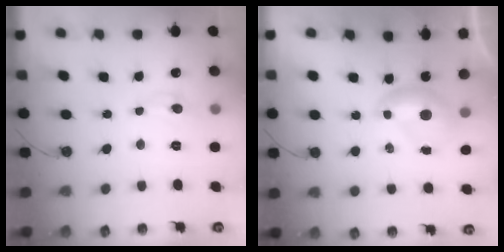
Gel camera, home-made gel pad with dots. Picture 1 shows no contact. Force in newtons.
{"total": 0.0}